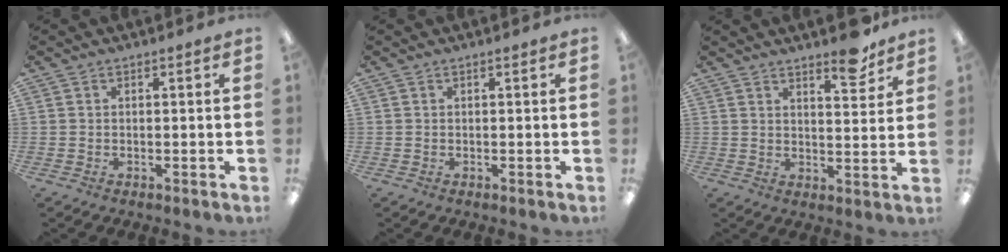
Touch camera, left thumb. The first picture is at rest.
{"total": 0.0}
{"total": 7.4, "force": [6.0, 2.0, 3.9], "torque": [-0.036, -0.042, 0.097]}